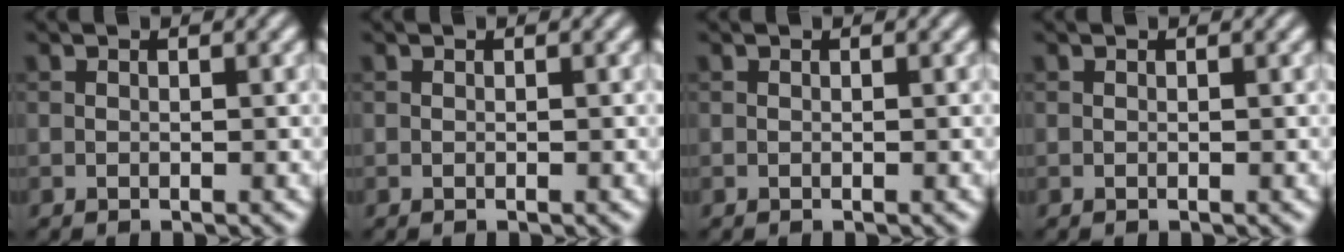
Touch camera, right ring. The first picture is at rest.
{"total": 0.0}
{"total": 0.0}
{"total": 0.0}